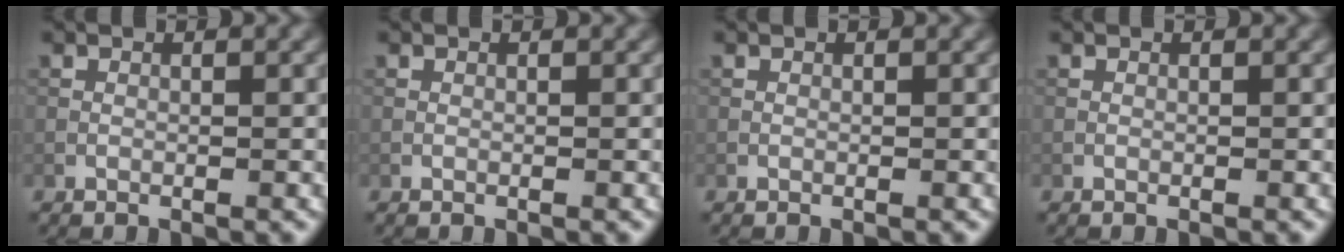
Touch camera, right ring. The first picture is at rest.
{"total": 0.0}
{"total": 0.0}
{"total": 0.0}